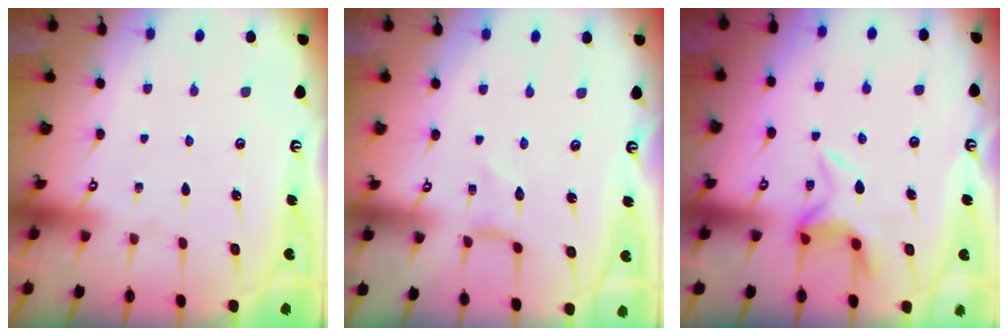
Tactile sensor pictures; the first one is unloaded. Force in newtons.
{"total": 0.0}
{"total": 5.0, "press": 4.8, "slide": 1.3}